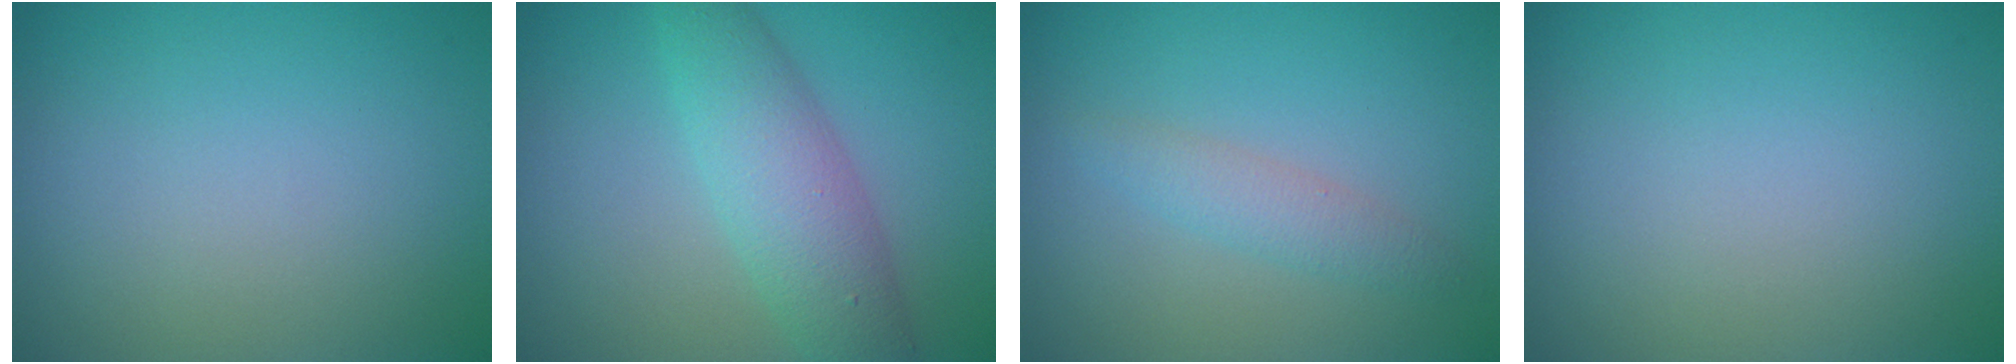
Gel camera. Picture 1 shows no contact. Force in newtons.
{"total": 4.9, "press": 4.9, "slide": 0.1}
{"total": 1.8, "press": 1.8, "slide": 0.0}
{"total": 0.0}